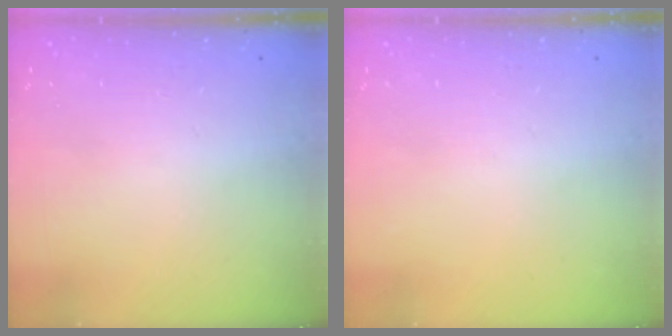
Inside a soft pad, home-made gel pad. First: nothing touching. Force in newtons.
{"total": 0.0}